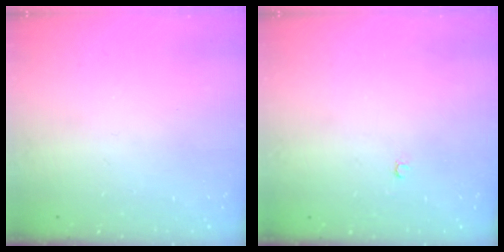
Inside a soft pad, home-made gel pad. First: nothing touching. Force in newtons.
{"total": 2.0, "press": 2.0, "slide": 0.4}